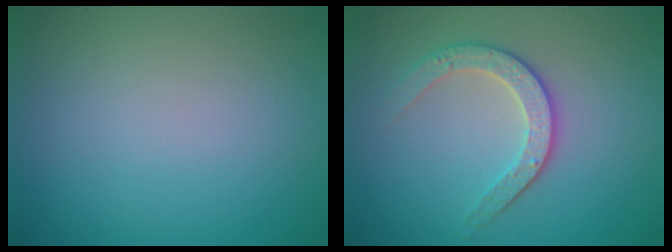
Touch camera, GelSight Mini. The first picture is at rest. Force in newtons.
{"total": 2.9, "press": 2.7, "slide": 1.1}